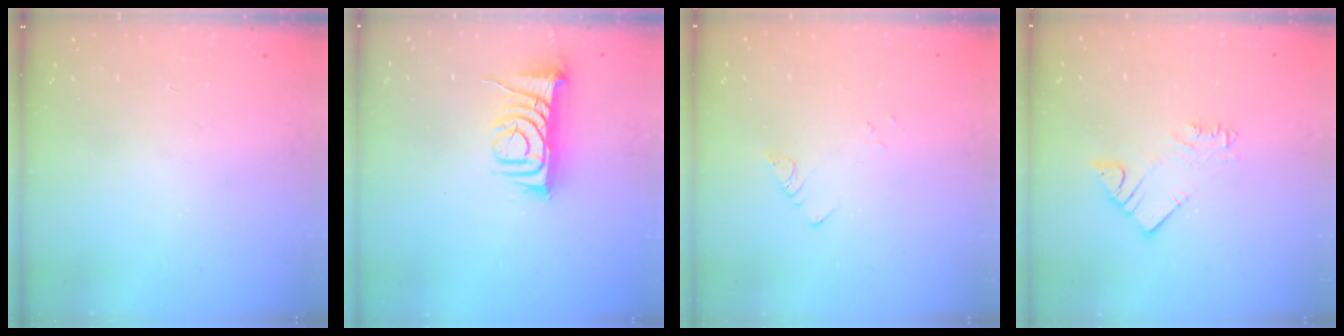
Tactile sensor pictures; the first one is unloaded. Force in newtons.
{"total": 8.1, "press": 8.1, "slide": 0.6}
{"total": 1.9, "press": 1.9, "slide": 0.2}
{"total": 3.4, "press": 3.4, "slide": 0.2}